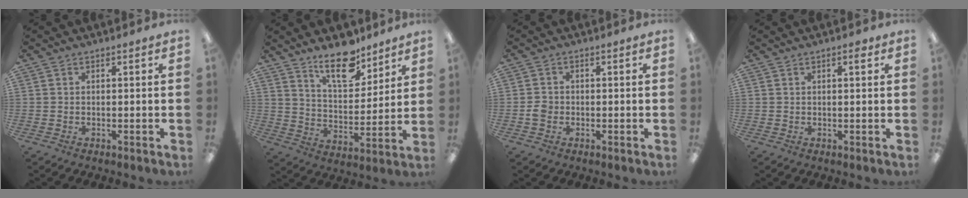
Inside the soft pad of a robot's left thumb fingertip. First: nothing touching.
{"total": 14.5, "force": [11.2, 5.9, 6.9], "torque": [-0.096, -0.073, 0.197]}
{"total": 2.3, "force": [-0.6, 1.9, 1.0], "torque": [-0.018, 0.004, -0.012]}
{"total": 1.7, "force": [1.0, 0.5, 1.2], "torque": [-0.009, -0.004, 0.013]}